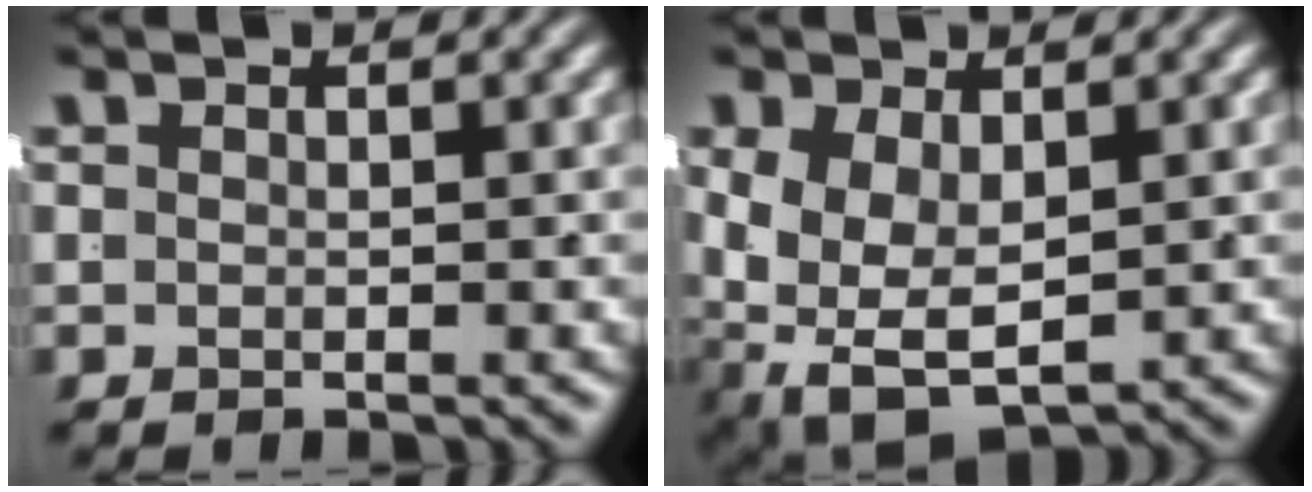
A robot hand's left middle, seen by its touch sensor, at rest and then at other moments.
{"total": 8.5, "force": [-2.8, 6.3, 4.9], "torque": [-0.125, -0.054, -0.022]}